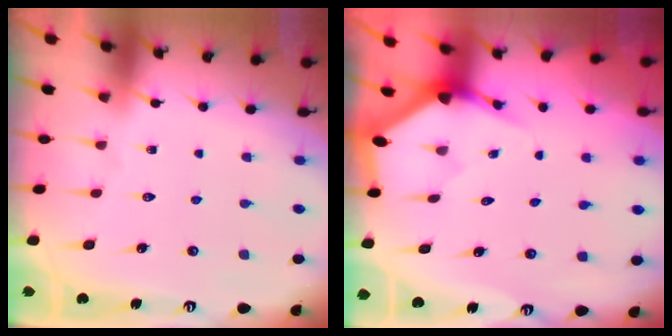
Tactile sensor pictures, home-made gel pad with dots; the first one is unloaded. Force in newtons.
{"total": 3.4, "press": 3.4, "slide": 0.1}